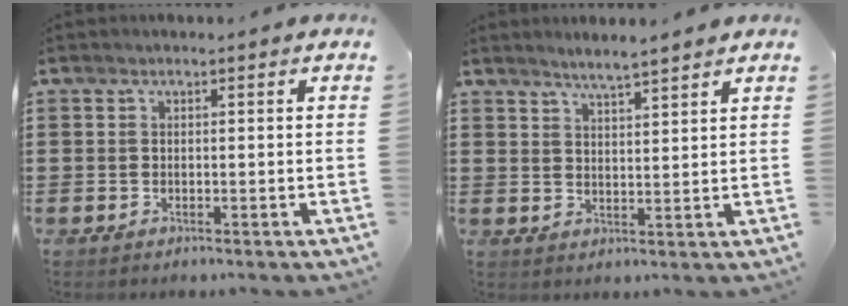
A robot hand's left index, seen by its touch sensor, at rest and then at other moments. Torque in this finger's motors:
{"motor_torque": [0.36, 0.12, 0.28, 0.02]}